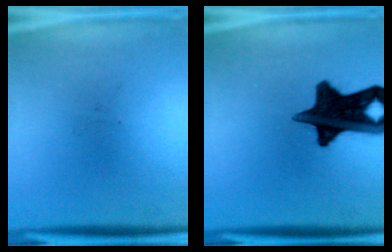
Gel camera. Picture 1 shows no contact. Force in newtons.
{"total": 15.3}